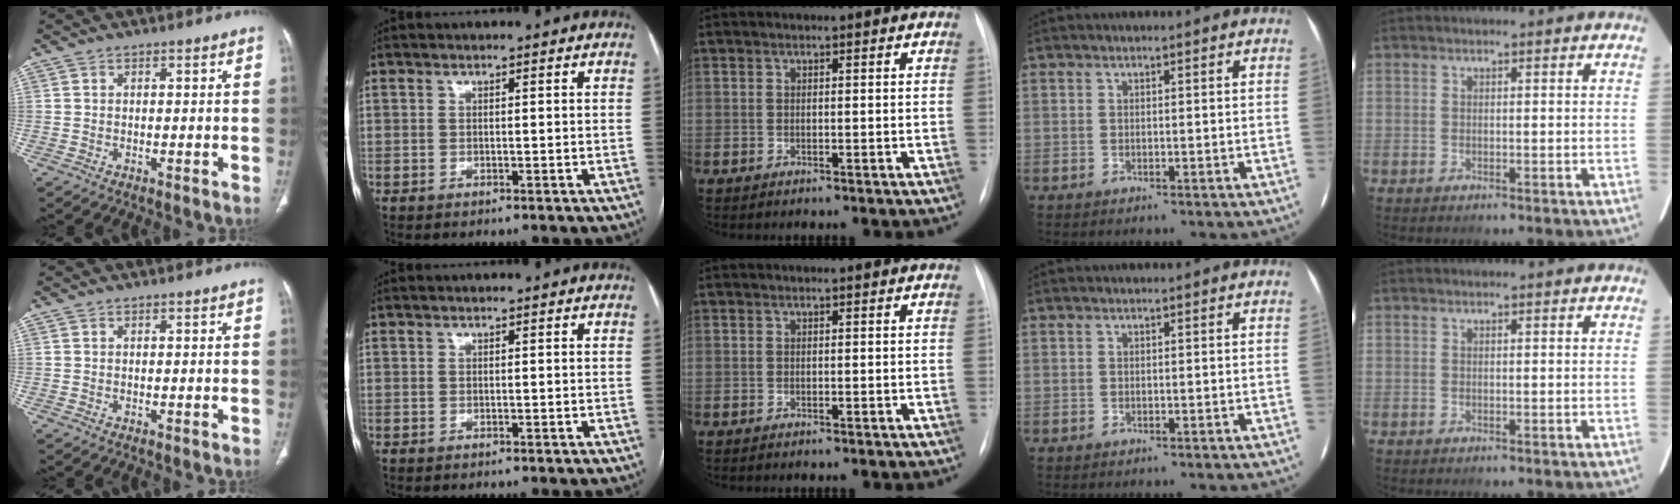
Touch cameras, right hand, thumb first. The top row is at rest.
{}